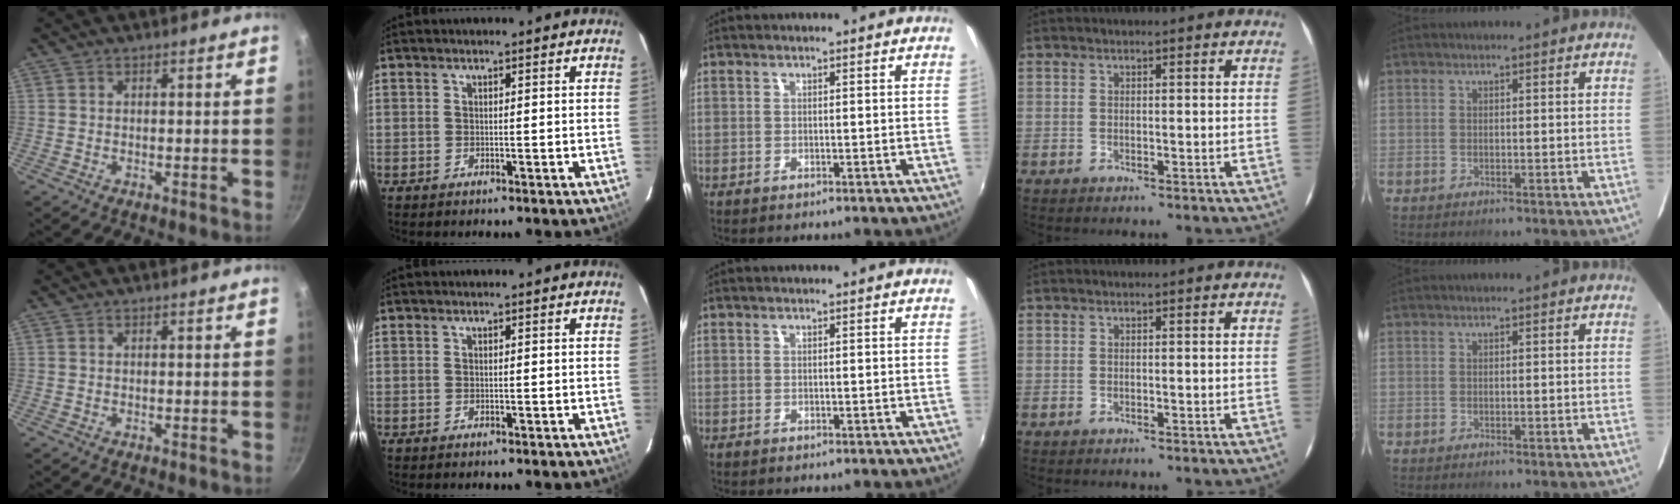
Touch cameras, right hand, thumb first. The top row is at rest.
{}